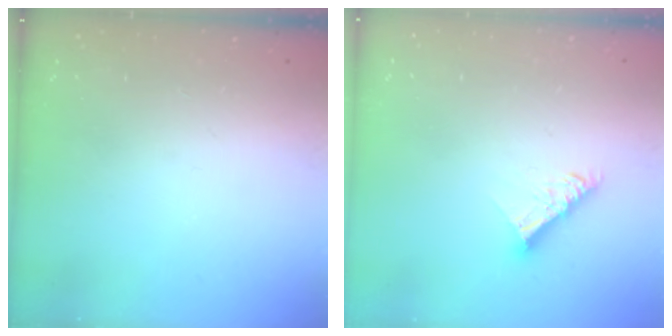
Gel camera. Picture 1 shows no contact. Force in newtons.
{"total": 8.9, "press": 8.9, "slide": 0.7}